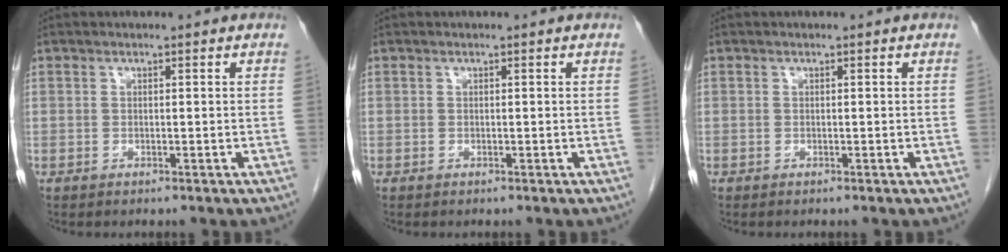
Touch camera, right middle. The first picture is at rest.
{"total": 0.0}
{"total": 0.0}